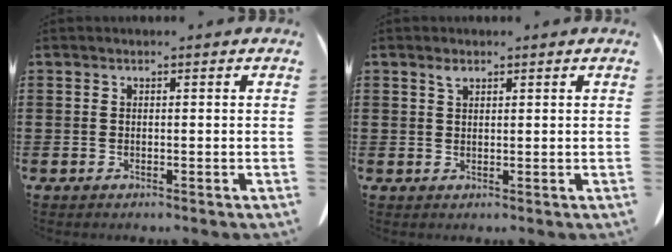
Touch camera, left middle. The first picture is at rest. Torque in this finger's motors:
{"motor_torque": [-0.03, 0.35, -0.12, -0.13]}